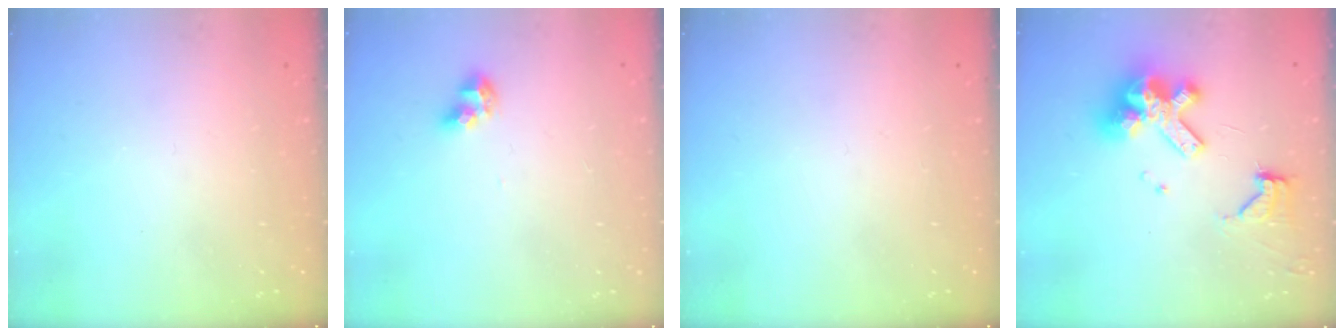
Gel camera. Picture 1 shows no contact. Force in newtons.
{"total": 5.4, "press": 5.3, "slide": 1.1}
{"total": 0.0}
{"total": 14.1, "press": 14.0, "slide": 1.8}